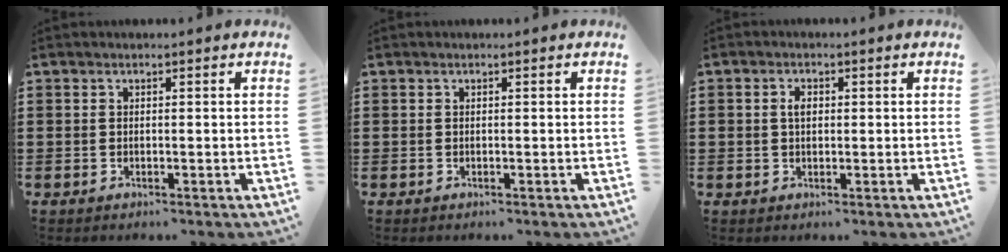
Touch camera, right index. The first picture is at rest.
{"total": 0.0}
{"total": 2.0, "force": [0.4, 1.3, 1.5], "torque": [-0.032, 0.009, 0.005]}